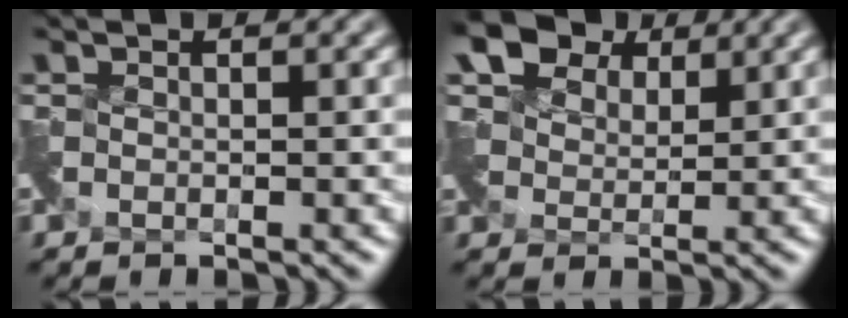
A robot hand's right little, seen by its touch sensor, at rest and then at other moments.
{"total": 9.0, "force": [6.3, 5.1, 4.0], "torque": [-0.094, 0.020, 0.096]}